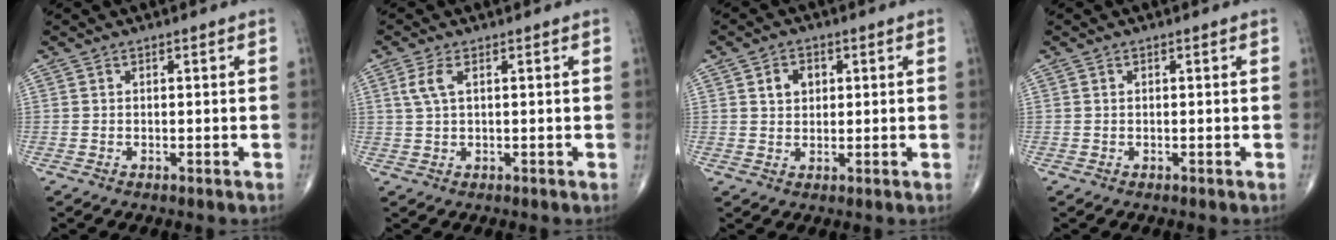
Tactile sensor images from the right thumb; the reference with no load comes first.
{"total": 3.4, "force": [1.2, 1.4, 2.8], "torque": [-0.074, 0.008, 0.027]}
{"total": 4.0, "force": [1.3, 3.1, 2.2], "torque": [-0.017, -0.002, 0.020]}
{"total": 0.0}